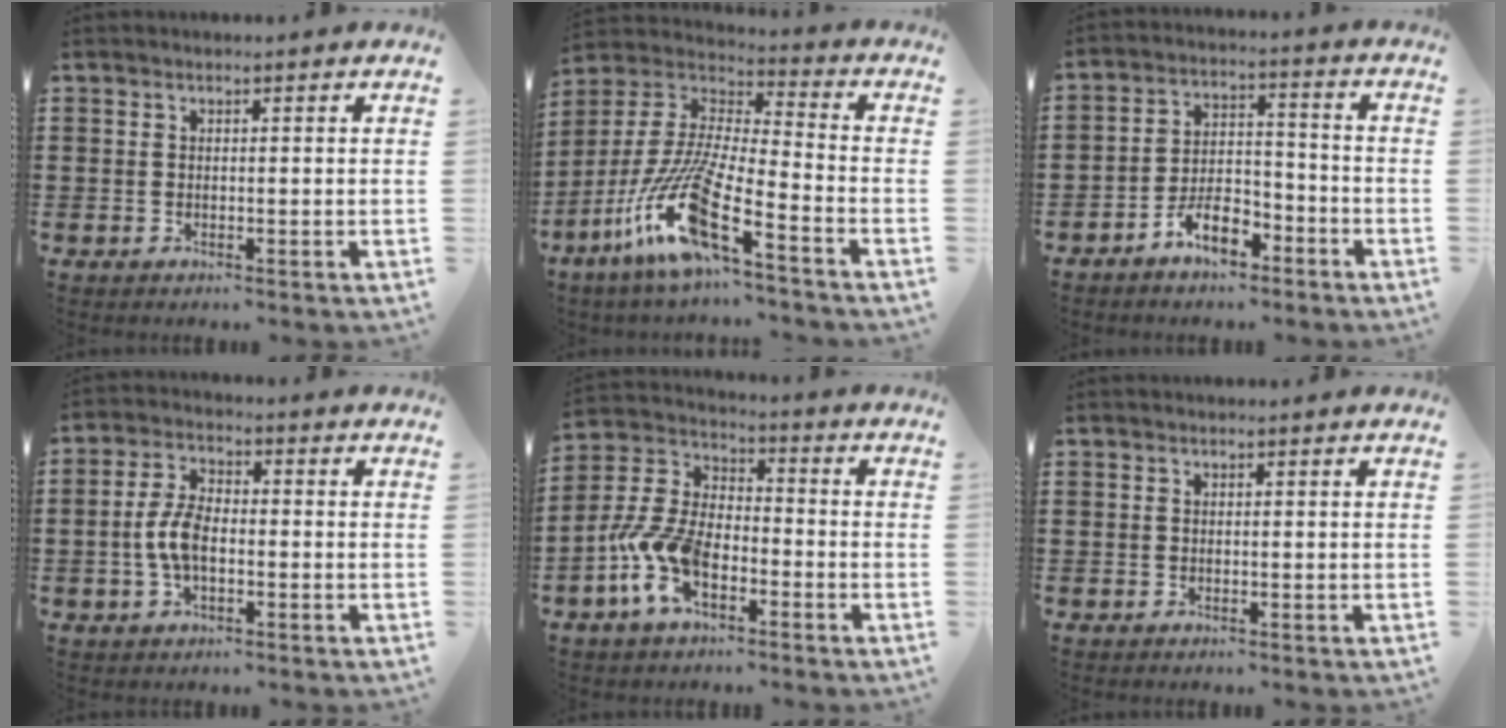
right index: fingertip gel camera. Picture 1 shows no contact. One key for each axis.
{"total": 14.1, "fx": -9.7, "fy": 1.2, "fz": 10.2, "tx": -0.230, "ty": -0.008, "tz": -0.189}
{"total": 6.8, "fx": -4.8, "fy": 2.9, "fz": 3.8, "tx": -0.074, "ty": 0.016, "tz": -0.089}
{"total": 5.9, "fx": -1.1, "fy": 3.0, "fz": 5.0, "tx": -0.124, "ty": -0.005, "tz": -0.030}
{"total": 10.3, "fx": -4.6, "fy": 5.1, "fz": 7.7, "tx": -0.208, "ty": -0.011, "tz": -0.096}
{"total": 0.0}